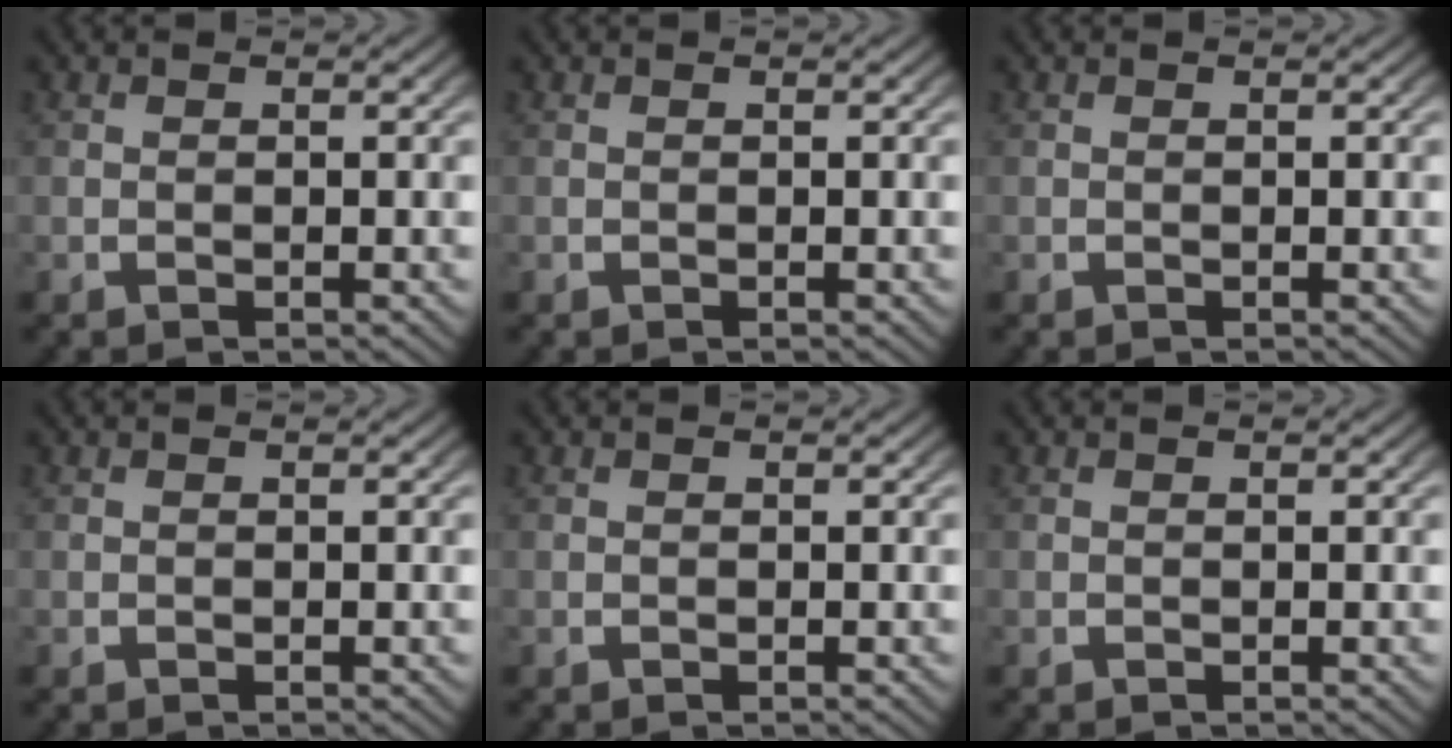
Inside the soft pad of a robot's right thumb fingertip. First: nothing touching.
{"total": 0.0}
{"total": 0.0}
{"total": 0.0}
{"total": 0.0}
{"total": 0.0}